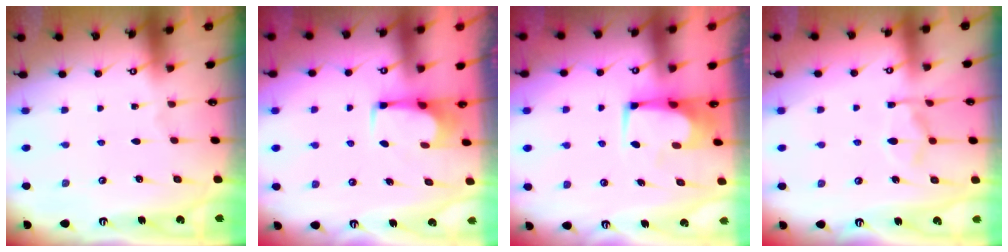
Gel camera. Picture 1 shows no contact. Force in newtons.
{"total": 2.5, "press": 2.5, "slide": 0.4}
{"total": 1.0, "press": 0.9, "slide": 0.2}
{"total": 9.9, "press": 9.8, "slide": 1.2}